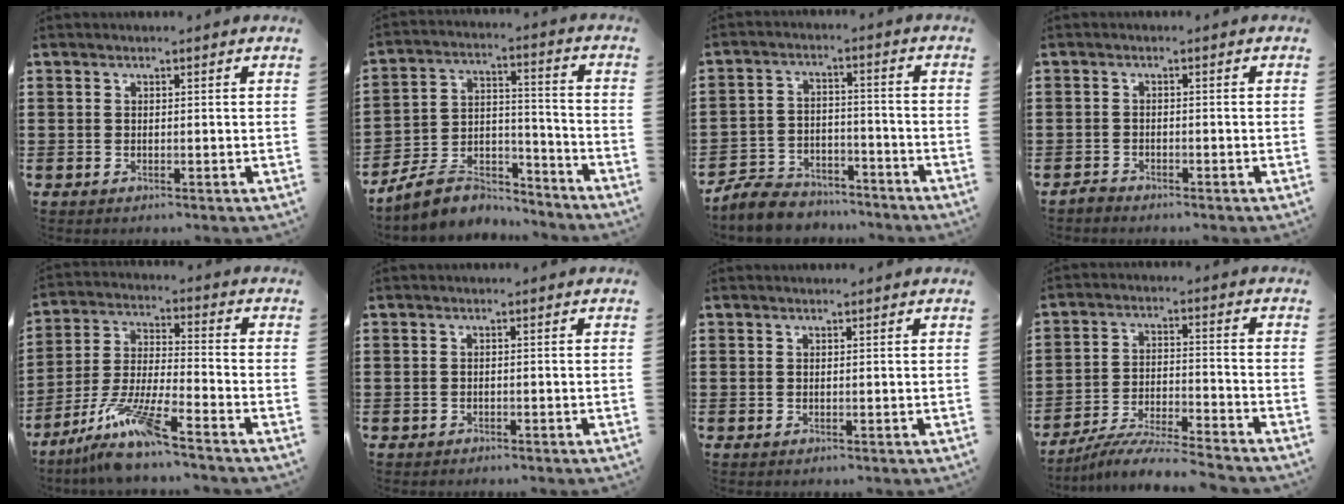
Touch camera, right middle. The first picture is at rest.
{"total": 7.7, "force": [-6.8, 2.9, 2.2], "torque": [-0.056, 0.012, -0.135]}
{"total": 6.7, "force": [-6.4, 1.6, 1.0], "torque": [-0.025, 0.014, -0.128]}
{"total": 1.3, "force": [-1.2, 0.3, 0.2], "torque": [-0.009, 0.000, -0.025]}
{"total": 9.6, "force": [-7.6, 0.4, 5.9], "torque": [-0.129, -0.008, -0.151]}
{"total": 0.5, "force": [-0.5, 0.1, 0.0], "torque": [-0.002, 0.000, -0.011]}
{"total": 0.0}
{"total": 6.9, "force": [-6.6, 0.0, 2.1], "torque": [-0.041, -0.005, -0.127]}